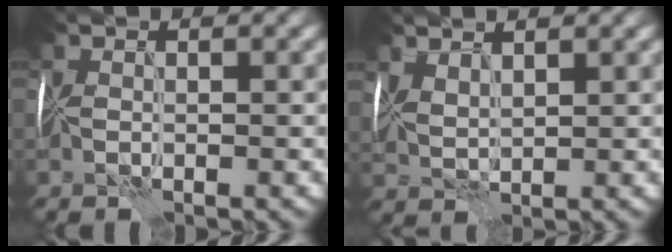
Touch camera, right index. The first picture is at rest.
{"total": 2.7, "force": [2.1, 1.1, 1.4], "torque": [-0.039, 0.008, 0.044]}